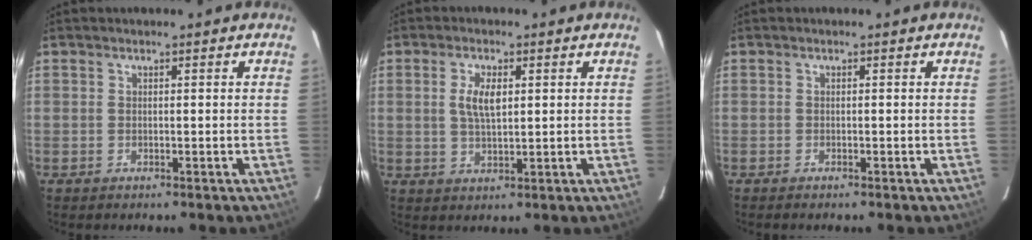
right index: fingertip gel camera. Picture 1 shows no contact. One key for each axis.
{"total": 4.8, "fx": 1.1, "fy": 2.0, "fz": 4.2, "tx": -0.079, "ty": 0.003, "tz": 0.021}
{"total": 0.5, "fx": -0.5, "fy": 0.0, "fz": 0.2, "tx": -0.002, "ty": -0.001, "tz": -0.009}